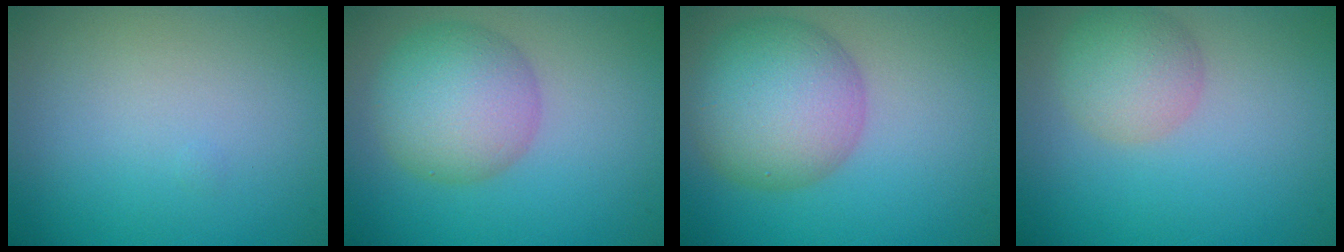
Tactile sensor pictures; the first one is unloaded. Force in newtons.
{"total": 6.3, "press": 6.3, "slide": 0.1}
{"total": 8.1, "press": 8.1, "slide": 0.3}
{"total": 3.7, "press": 3.7, "slide": 0.3}